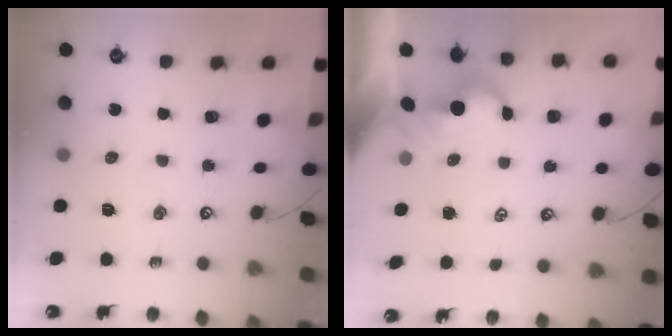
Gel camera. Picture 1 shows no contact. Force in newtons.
{"total": 1.7, "press": 1.4, "slide": 0.9}